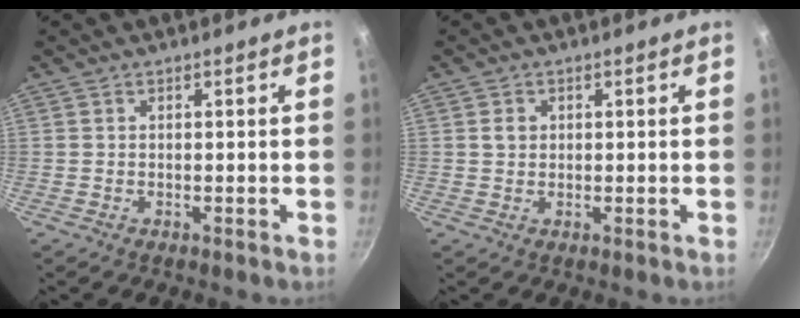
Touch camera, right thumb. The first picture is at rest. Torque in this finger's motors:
{"motor_torque": [-0.06, 0.47, 0.18, -0.50, -0.01]}